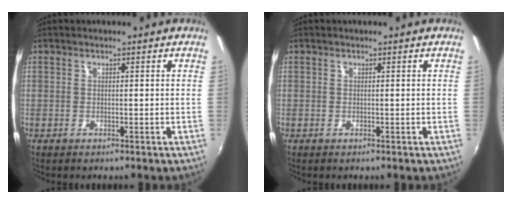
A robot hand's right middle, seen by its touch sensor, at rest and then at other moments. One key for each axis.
{"total": 0.0}